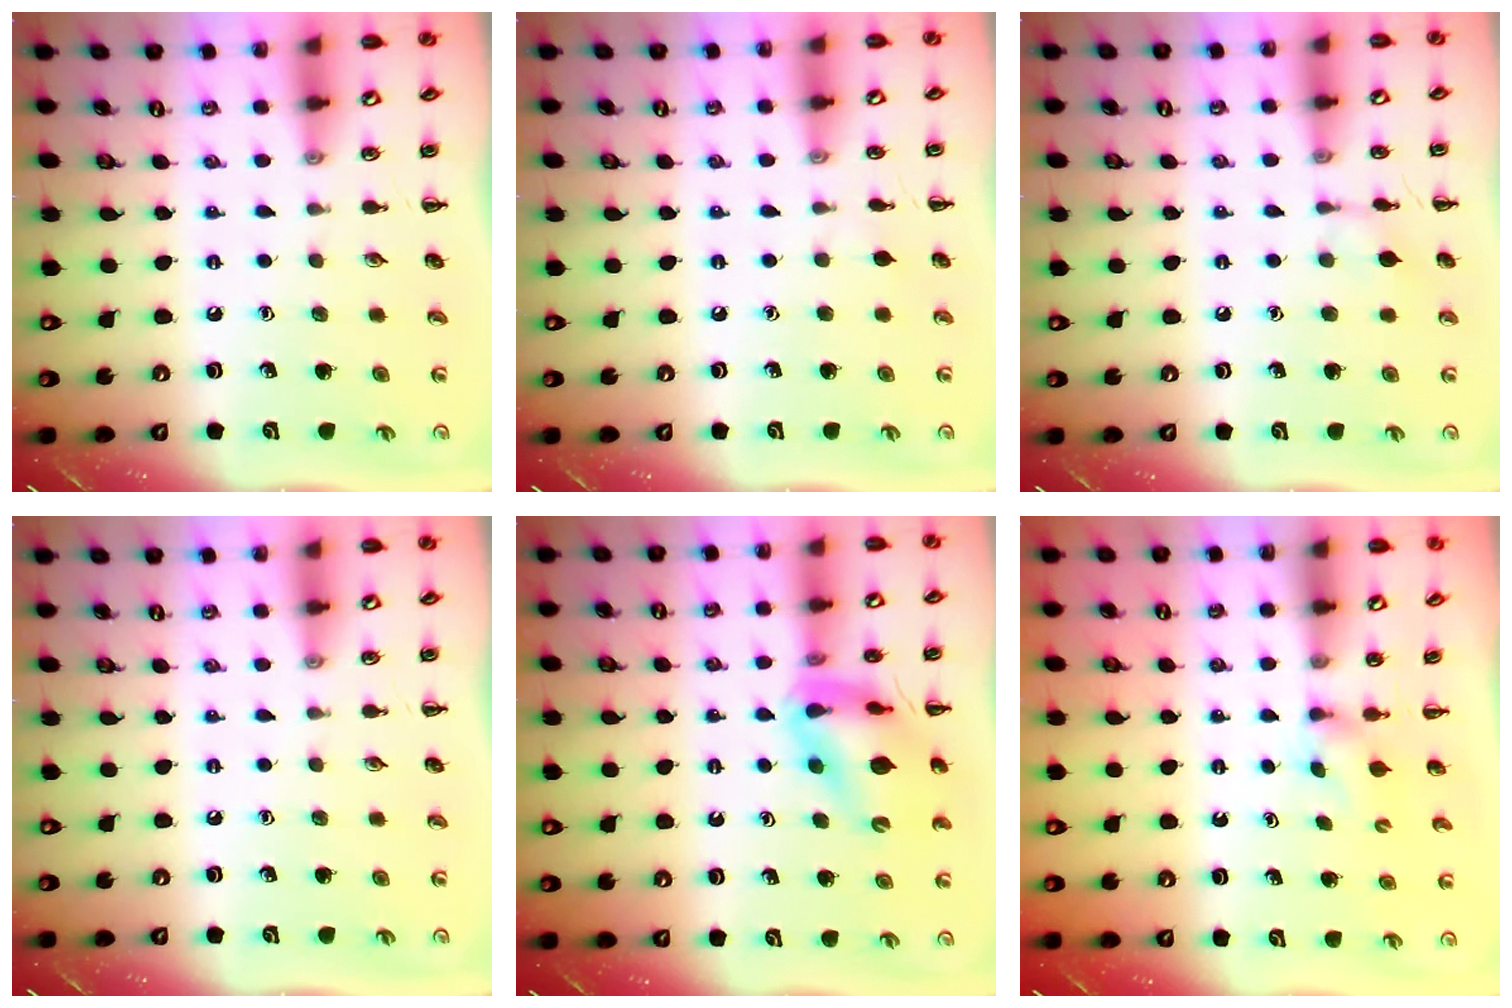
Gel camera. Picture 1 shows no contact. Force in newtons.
{"total": 3.8, "press": 3.6, "slide": 1.3}
{"total": 5.9, "press": 5.7, "slide": 1.7}
{"total": 0.0}
{"total": 13.1, "press": 12.7, "slide": 3.0}
{"total": 1.8, "press": 1.5, "slide": 0.9}